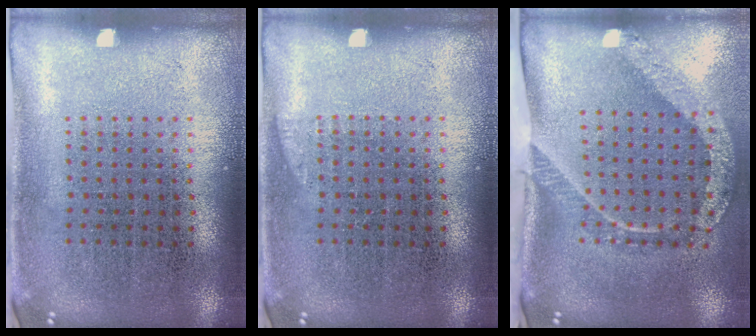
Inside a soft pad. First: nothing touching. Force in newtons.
{"total": 0.7, "press": 0.7, "slide": 0.2}
{"total": 2.4, "press": 1.7, "slide": 1.7}